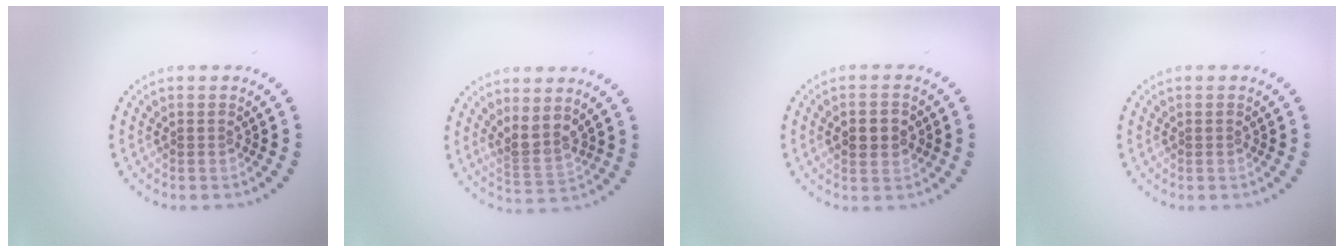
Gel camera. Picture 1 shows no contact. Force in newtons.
{"total": 2.6, "press": 2.0, "slide": 1.7}
{"total": 3.2, "press": 3.2, "slide": 0.1}
{"total": 0.0}